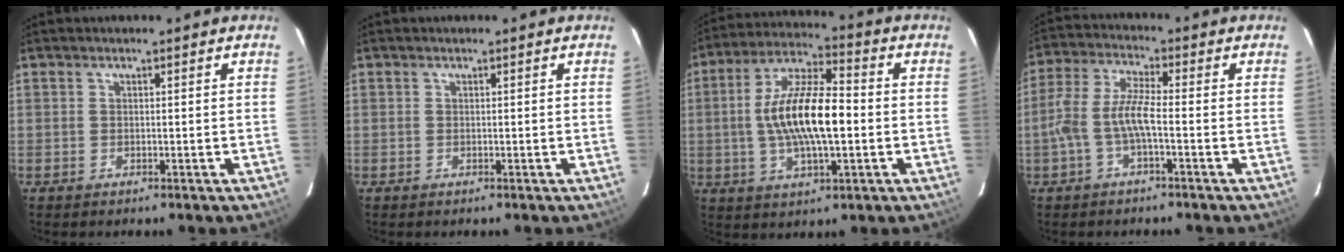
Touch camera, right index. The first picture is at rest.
{"total": 0.0}
{"total": 14.8, "force": [-1.1, 4.6, 14.1], "torque": [-0.270, 0.009, -0.022]}
{"total": 6.7, "force": [-2.2, 1.2, 6.2], "torque": [-0.144, 0.010, -0.041]}